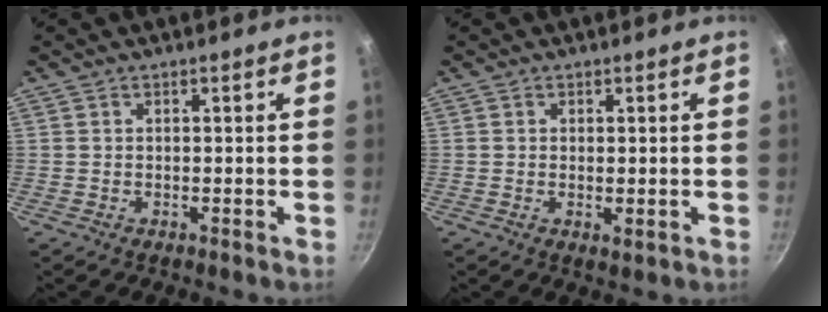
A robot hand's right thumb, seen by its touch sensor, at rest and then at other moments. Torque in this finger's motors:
{"motor_torque": [-0.40, -0.41, -0.17, -0.20, 0.01]}